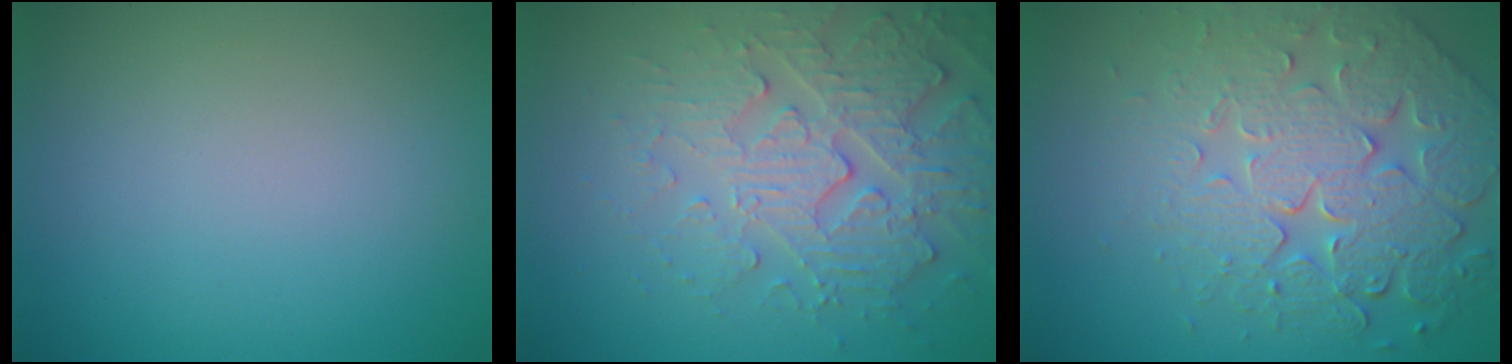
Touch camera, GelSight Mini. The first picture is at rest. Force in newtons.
{"total": 4.4, "press": 4.4, "slide": 0.5}
{"total": 7.9, "press": 5.7, "slide": 5.4}